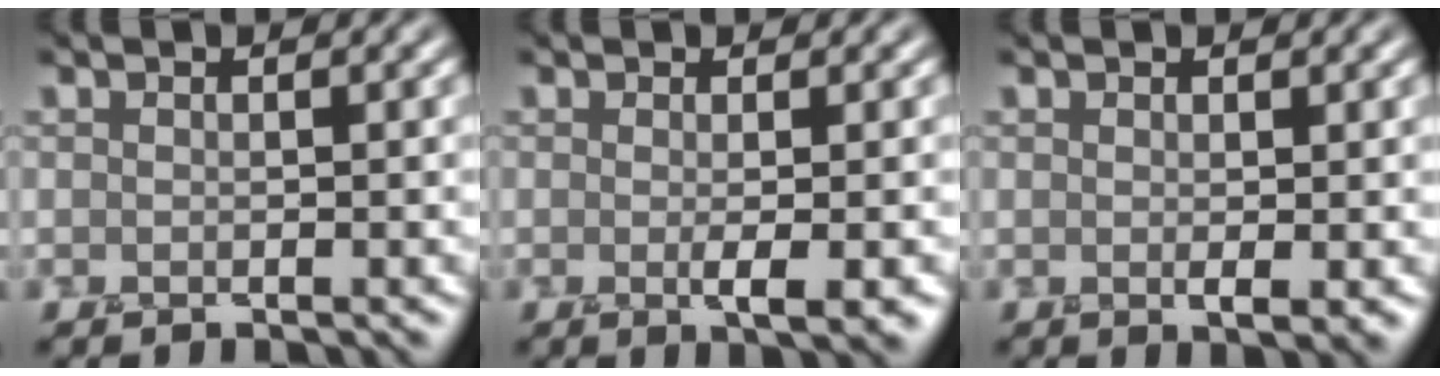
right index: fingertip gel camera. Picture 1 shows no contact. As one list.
[{"total": 2.7, "force": [-0.4, 0.6, 2.6], "torque": [-0.033, -0.002, -0.006]}, {"total": 1.3, "force": [0.1, 0.3, 1.2], "torque": [-0.019, -0.006, 0.003]}]